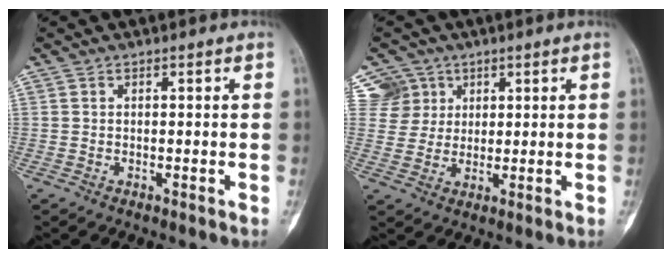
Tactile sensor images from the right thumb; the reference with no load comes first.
{"total": 6.4, "force": [3.1, 5.6, 0.3], "torque": [0.024, -0.007, 0.063]}